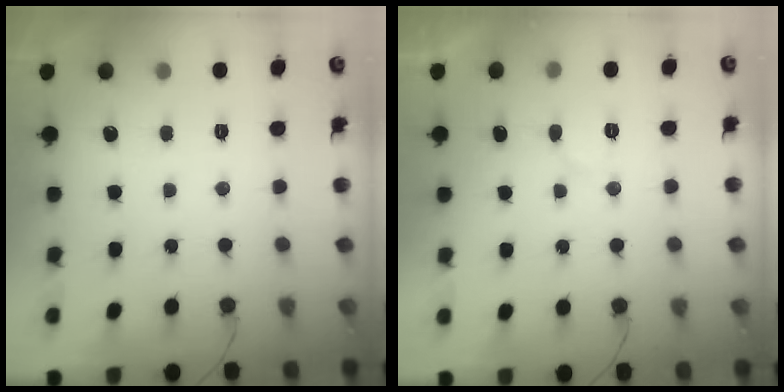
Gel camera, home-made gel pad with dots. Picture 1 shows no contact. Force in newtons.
{"total": 5.3, "press": 5.2, "slide": 0.5}